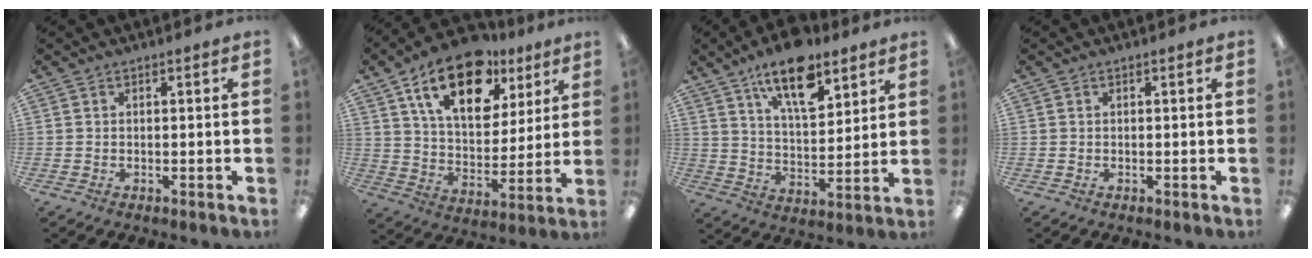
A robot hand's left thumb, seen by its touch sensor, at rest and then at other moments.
{"total": 19.5, "force": [11.7, 10.5, 11.6], "torque": [-0.188, -0.049, 0.203]}
{"total": 15.3, "force": [10.4, 6.5, 9.2], "torque": [-0.145, -0.050, 0.178]}
{"total": 0.0}